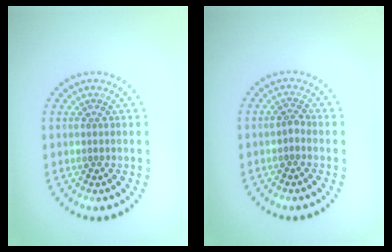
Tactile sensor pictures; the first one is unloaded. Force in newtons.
{"total": 0.9, "press": 0.6, "slide": 0.7}